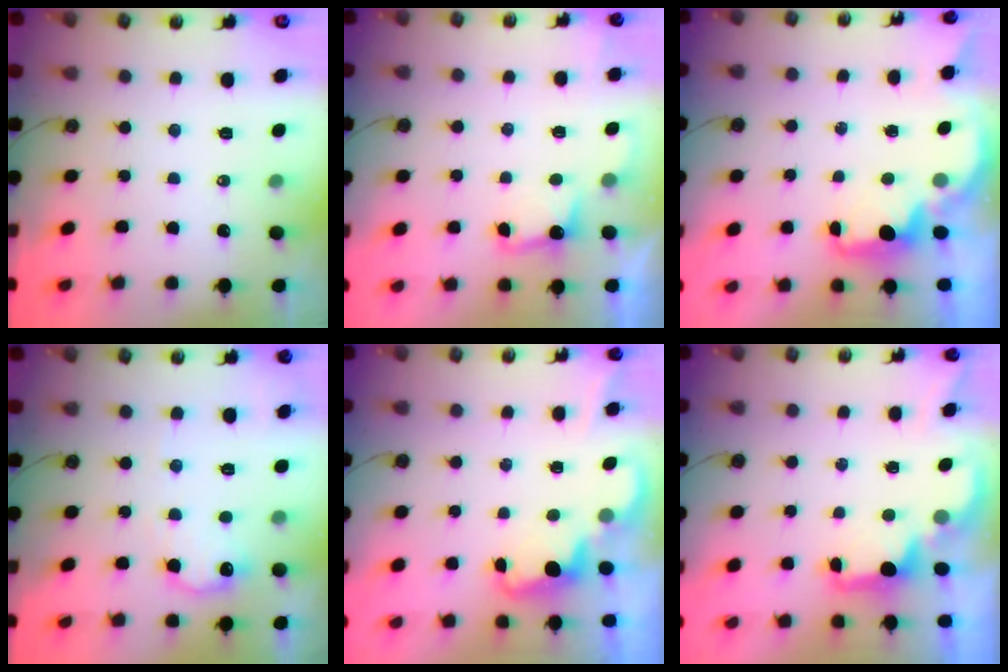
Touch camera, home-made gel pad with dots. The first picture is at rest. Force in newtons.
{"total": 2.9, "press": 2.7, "slide": 1.0}
{"total": 2.1, "press": 2.0, "slide": 0.6}
{"total": 10.1, "press": 10.0, "slide": 0.5}
{"total": 2.0, "press": 1.9, "slide": 0.5}
{"total": 2.1, "press": 1.9, "slide": 0.8}